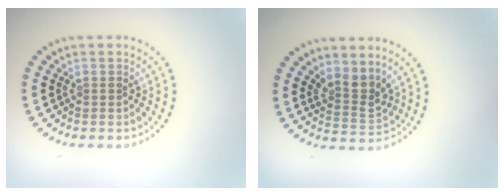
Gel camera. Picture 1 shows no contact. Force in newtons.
{"total": 2.7, "press": 2.0, "slide": 1.9}